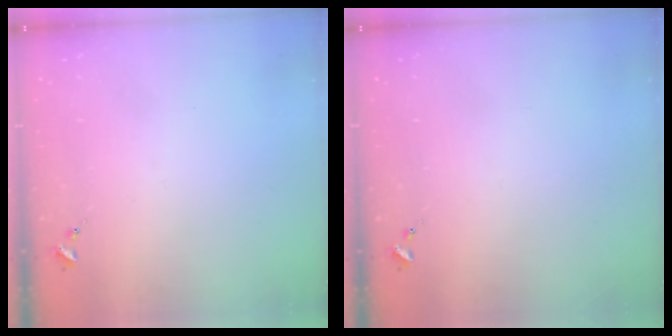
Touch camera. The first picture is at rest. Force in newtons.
{"total": 0.0}